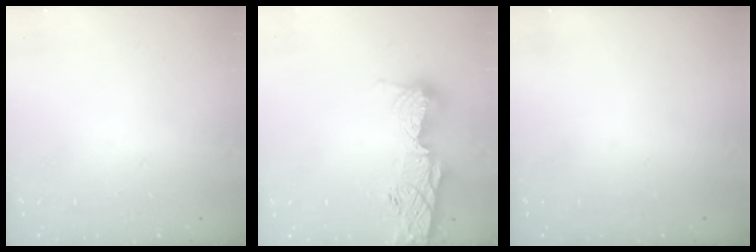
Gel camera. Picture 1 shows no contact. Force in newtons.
{"total": 12.9, "press": 12.9, "slide": 1.2}
{"total": 0.0}